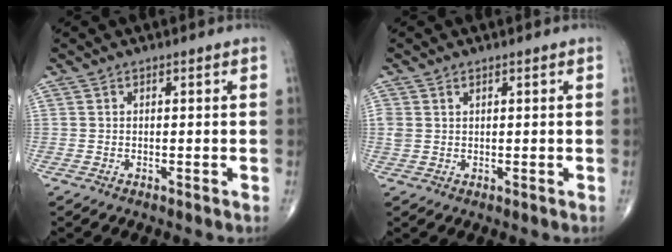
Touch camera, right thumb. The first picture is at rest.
{"total": 1.9, "force": [0.7, 1.4, 1.1], "torque": [-0.031, 0.004, 0.020]}